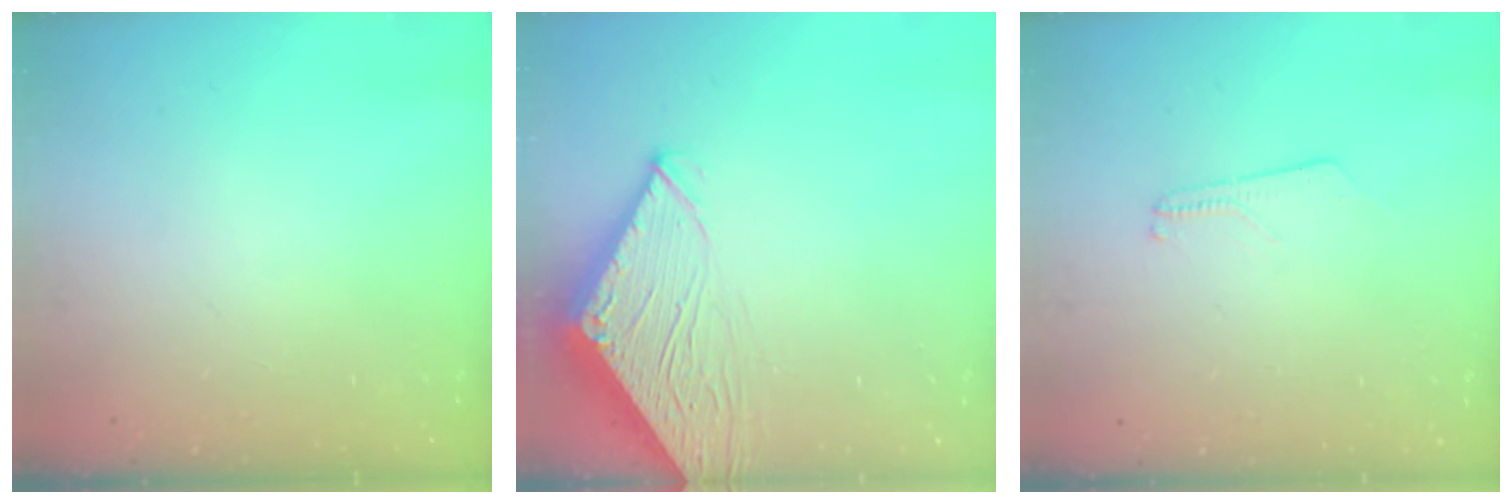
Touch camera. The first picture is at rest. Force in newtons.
{"total": 10.5, "press": 10.5, "slide": 0.8}
{"total": 2.6, "press": 2.6, "slide": 0.3}